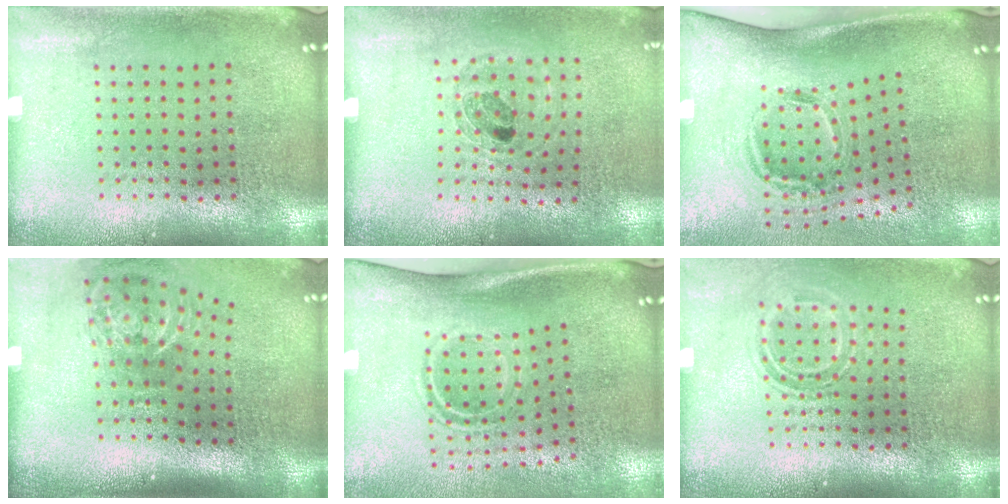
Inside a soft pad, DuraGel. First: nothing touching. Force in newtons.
{"total": 0.8, "press": 0.8, "slide": 0.2}
{"total": 1.9, "press": 1.3, "slide": 1.3}
{"total": 2.2, "press": 1.3, "slide": 1.7}
{"total": 1.9, "press": 1.1, "slide": 1.5}
{"total": 1.5, "press": 1.0, "slide": 1.1}